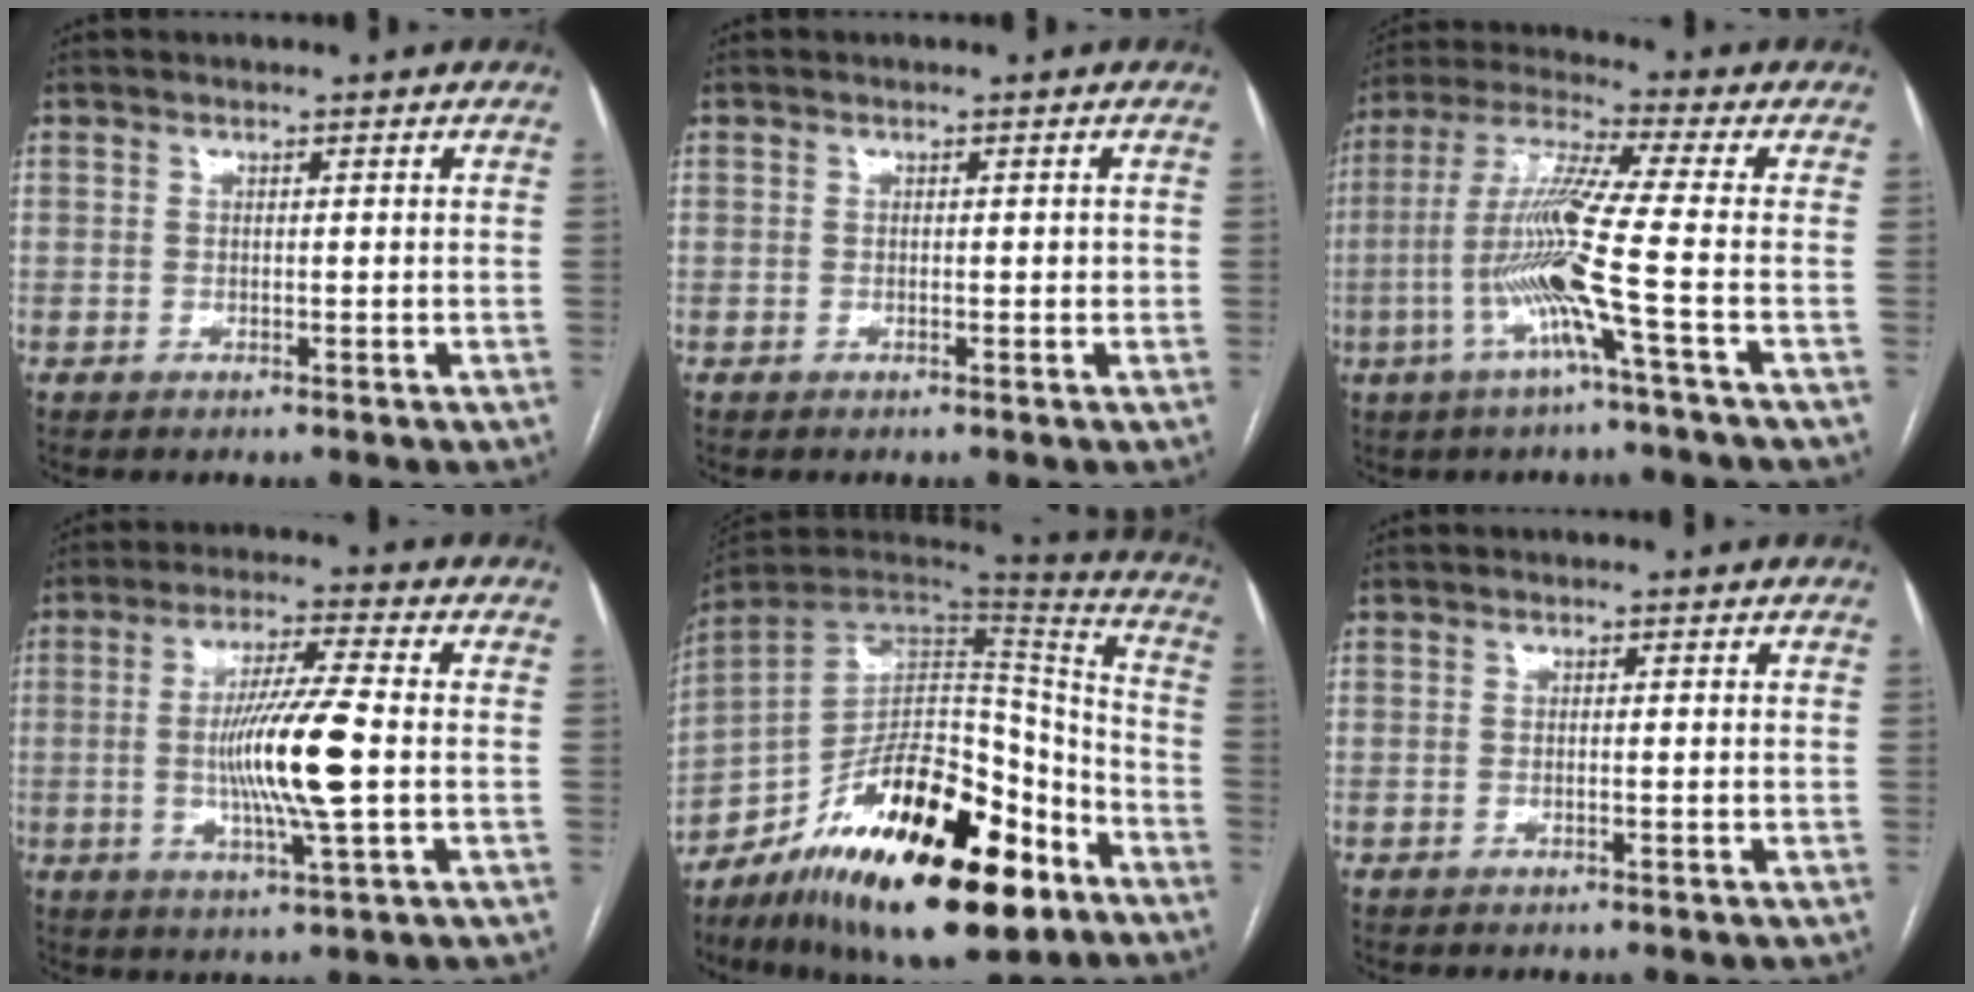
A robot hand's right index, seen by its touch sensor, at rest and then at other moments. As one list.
[{"total": 0.9, "force": [-0.2, 0.4, 0.8], "torque": [-0.010, 0.002, -0.002]}, {"total": 11.9, "force": [-3.5, -2.0, 11.2], "torque": [-0.229, -0.005, -0.076]}, {"total": 11.7, "force": [-1.0, 0.0, 11.6], "torque": [-0.221, -0.007, -0.021]}, {"total": 29.0, "force": [-16.5, 10.4, 21.4], "torque": [-0.316, 0.006, -0.262]}, {"total": 0.6, "force": [-0.3, 0.0, 0.5], "torque": [-0.012, 0.001, -0.002]}]